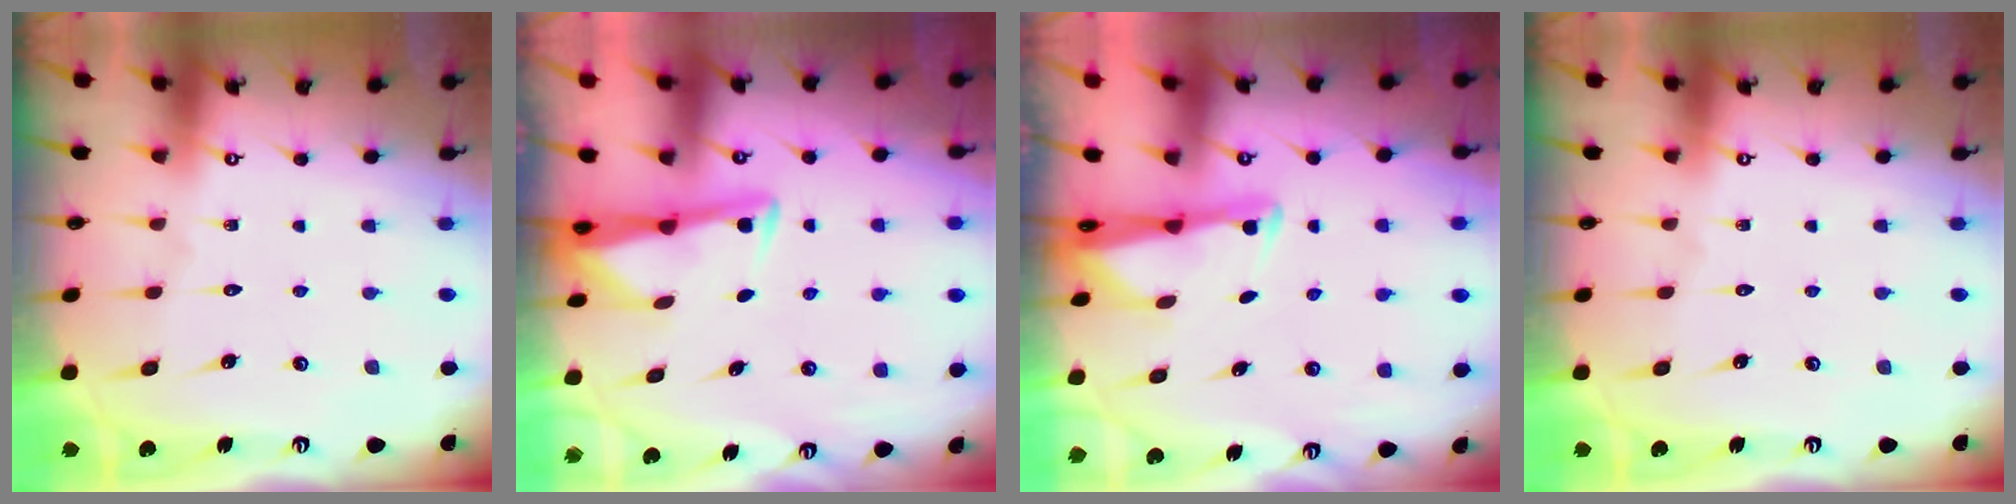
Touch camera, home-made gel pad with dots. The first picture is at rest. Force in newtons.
{"total": 2.9, "press": 2.9, "slide": 0.4}
{"total": 2.7, "press": 2.7, "slide": 0.5}
{"total": 0.0}